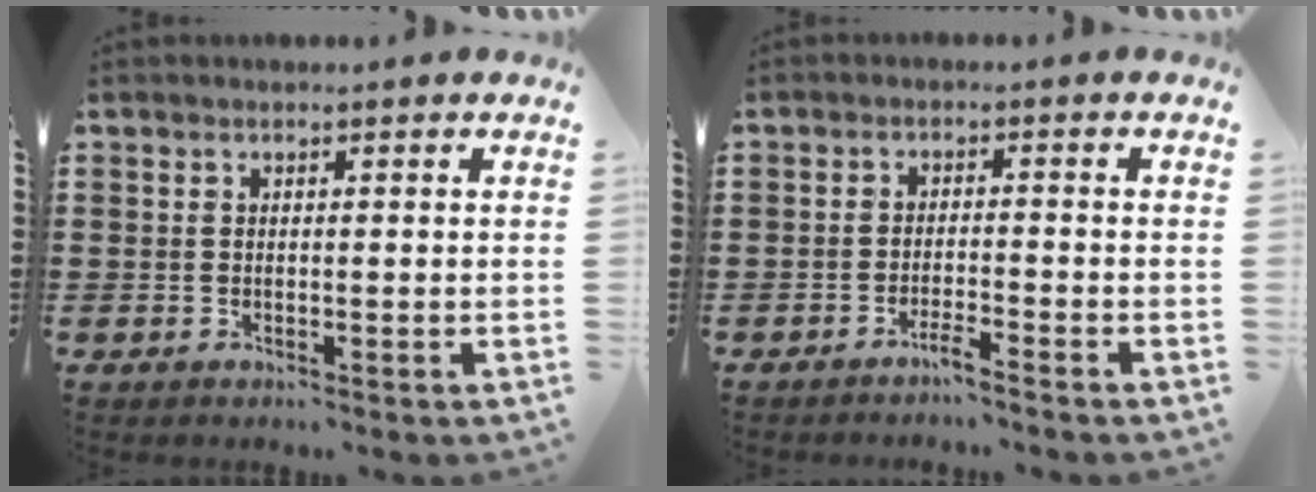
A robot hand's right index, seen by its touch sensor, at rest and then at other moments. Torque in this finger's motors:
{"motor_torque": [-0.12, 0.17, 0.00, 0.00]}